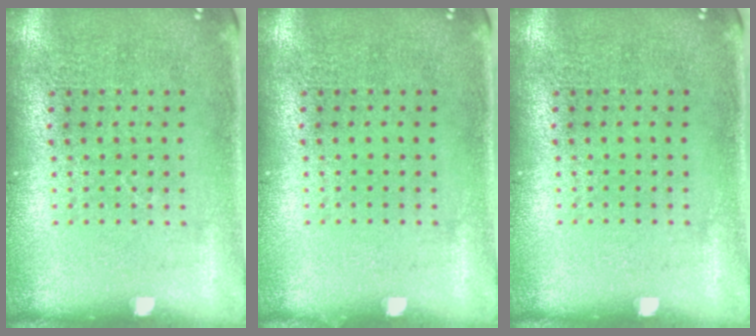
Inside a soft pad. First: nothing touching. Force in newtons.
{"total": 0.0}
{"total": 0.0}